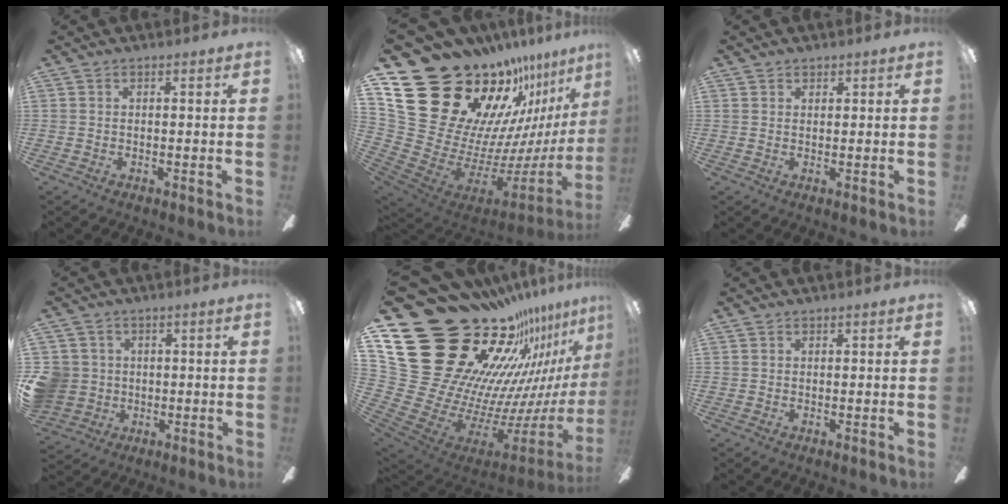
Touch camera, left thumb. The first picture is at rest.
{"total": 28.8, "force": [19.4, 16.9, 13.0], "torque": [-0.190, -0.197, 0.424]}
{"total": 1.3, "force": [1.2, 0.6, -0.1], "torque": [0.001, -0.002, 0.024]}
{"total": 7.7, "force": [0.3, 7.6, 1.7], "torque": [-0.065, 0.005, 0.010]}
{"total": 32.4, "force": [20.6, 18.9, 16.3], "torque": [-0.178, -0.263, 0.481]}
{"total": 0.0}